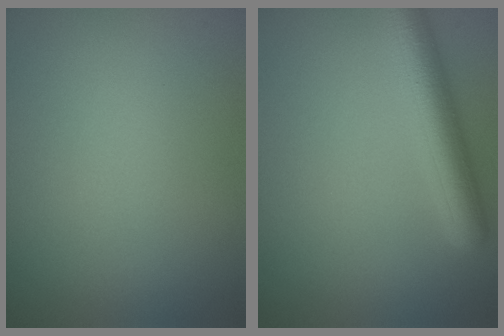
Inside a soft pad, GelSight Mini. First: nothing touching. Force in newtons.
{"total": 5.4, "press": 5.4, "slide": 0.2}